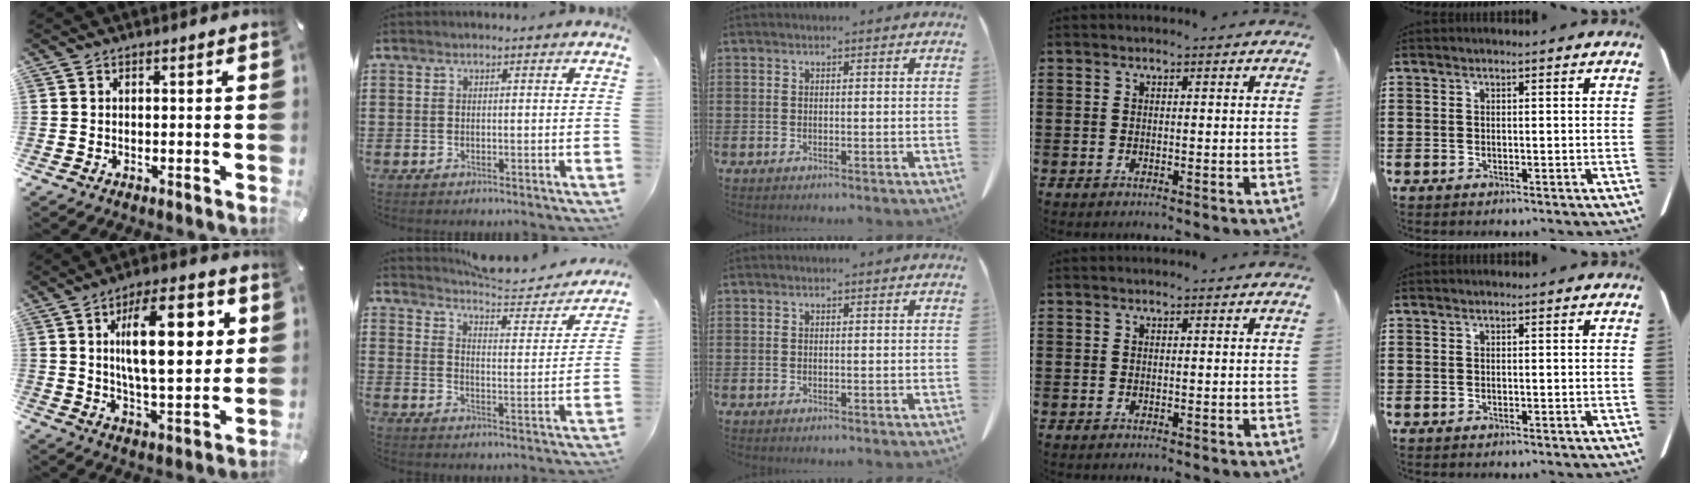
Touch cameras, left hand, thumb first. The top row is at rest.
{"thumb": {"total": 18.9, "force": [5.4, 8.0, 16.3], "torque": [-0.266, 0.001, 0.078]}, "index": {"total": 4.9, "force": [4.7, 0.4, 1.2], "torque": [-0.034, -0.039, 0.074]}}